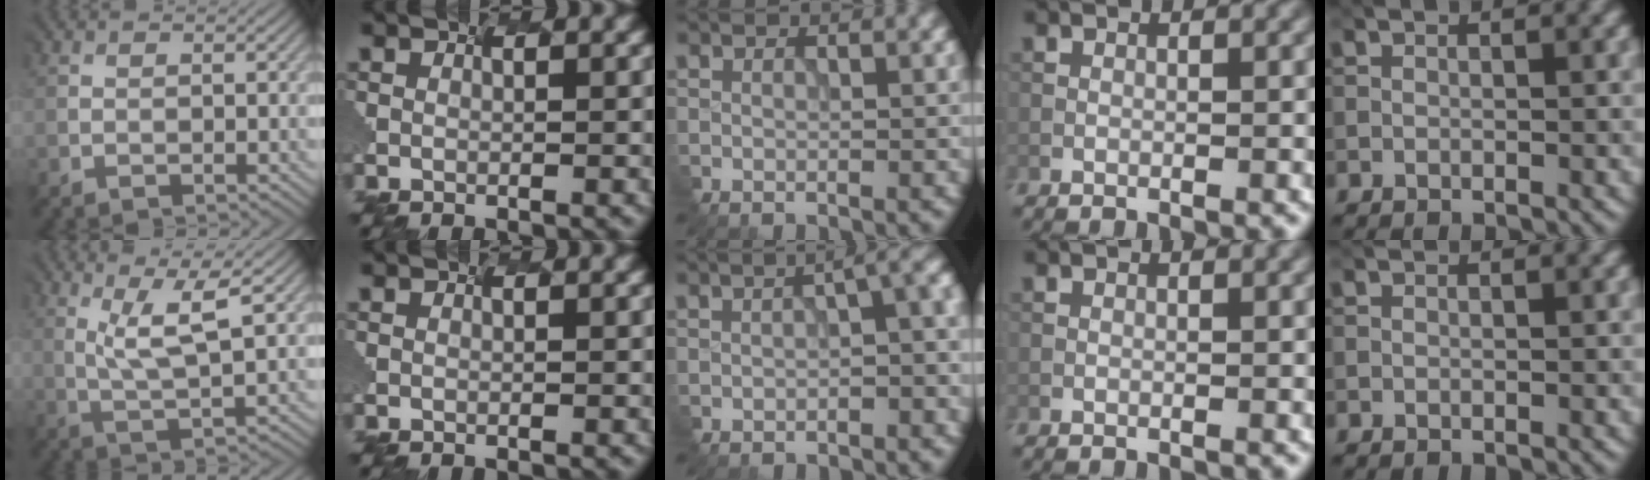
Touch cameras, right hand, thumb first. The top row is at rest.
{"thumb": {"total": 5.1, "force": [2.8, 0.6, 4.2], "torque": [-0.078, 0.000, 0.058]}, "middle": {"total": 7.5, "force": [0.2, 3.1, 6.8], "torque": [-0.036, 0.011, -0.007]}}